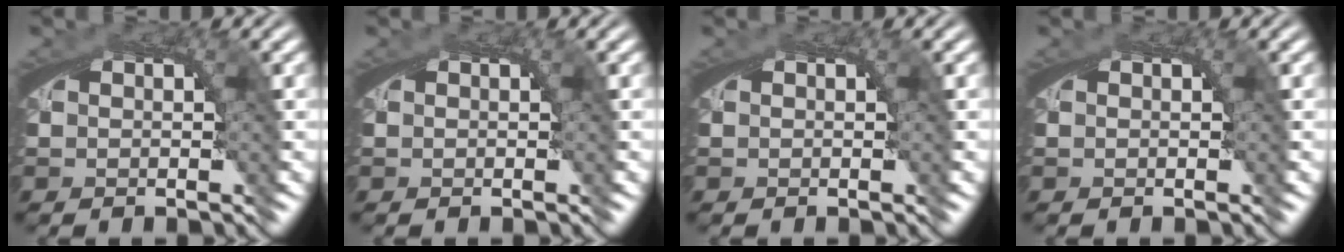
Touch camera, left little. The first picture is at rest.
{"total": 0.0}
{"total": 0.0}
{"total": 0.0}